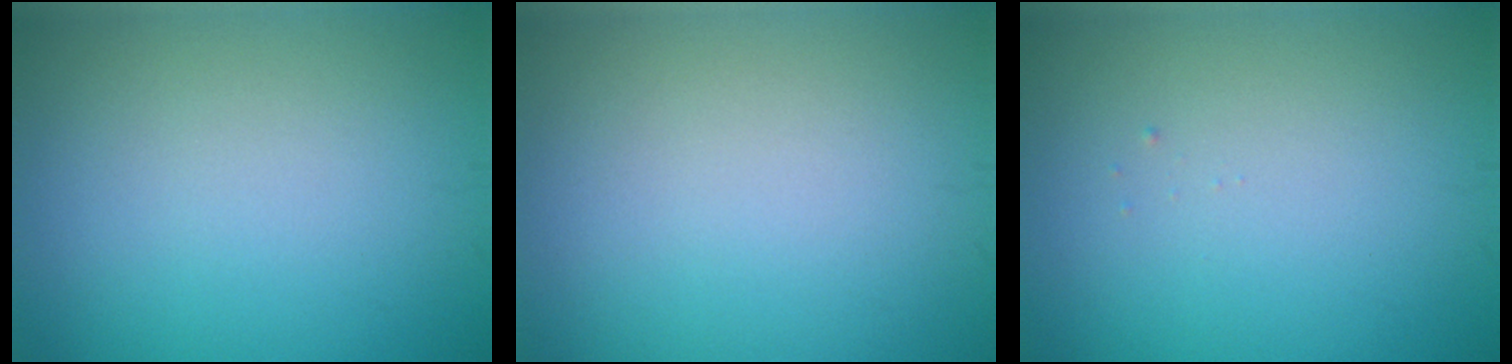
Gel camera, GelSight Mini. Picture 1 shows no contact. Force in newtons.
{"total": 0.0}
{"total": 0.0}